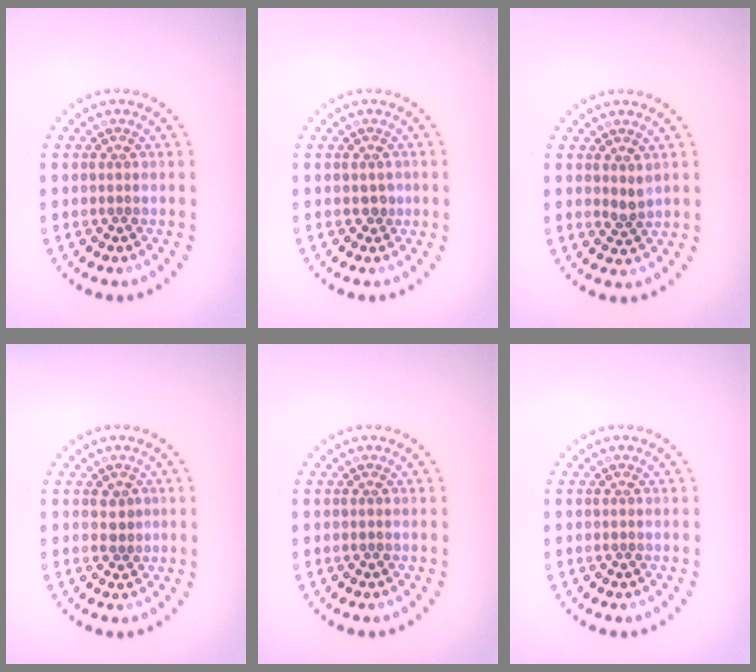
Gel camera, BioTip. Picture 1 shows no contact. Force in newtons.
{"total": 0.9, "press": 0.8, "slide": 0.5}
{"total": 1.2, "press": 1.0, "slide": 0.6}
{"total": 1.2, "press": 1.1, "slide": 0.4}
{"total": 0.0}
{"total": 0.0}